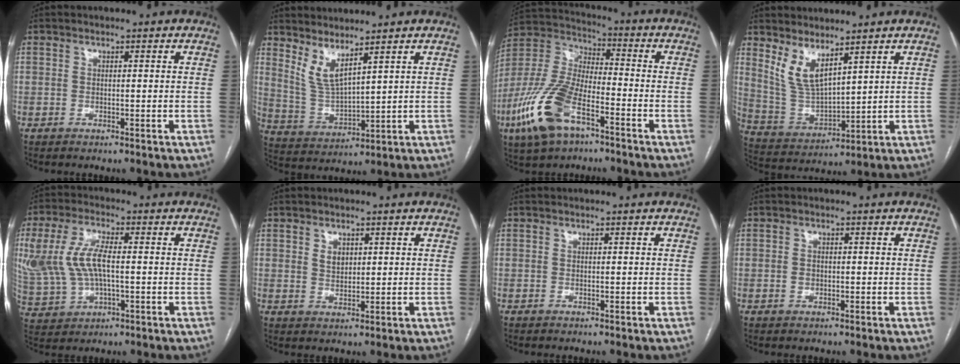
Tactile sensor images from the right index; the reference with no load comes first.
{"total": 5.8, "force": [4.4, 0.7, 3.8], "torque": [-0.090, -0.022, 0.104]}
{"total": 15.8, "force": [-8.0, 6.3, 12.1], "torque": [-0.276, -0.005, -0.151]}
{"total": 7.6, "force": [5.2, 2.2, 5.1], "torque": [-0.111, -0.015, 0.124]}
{"total": 15.6, "force": [1.1, 8.3, 13.1], "torque": [-0.329, 0.007, 0.032]}
{"total": 2.4, "force": [1.0, 1.6, 1.3], "torque": [-0.026, -0.001, 0.023]}
{"total": 0.0}
{"total": 1.3, "force": [-0.3, 1.0, 0.8], "torque": [-0.016, 0.002, -0.002]}